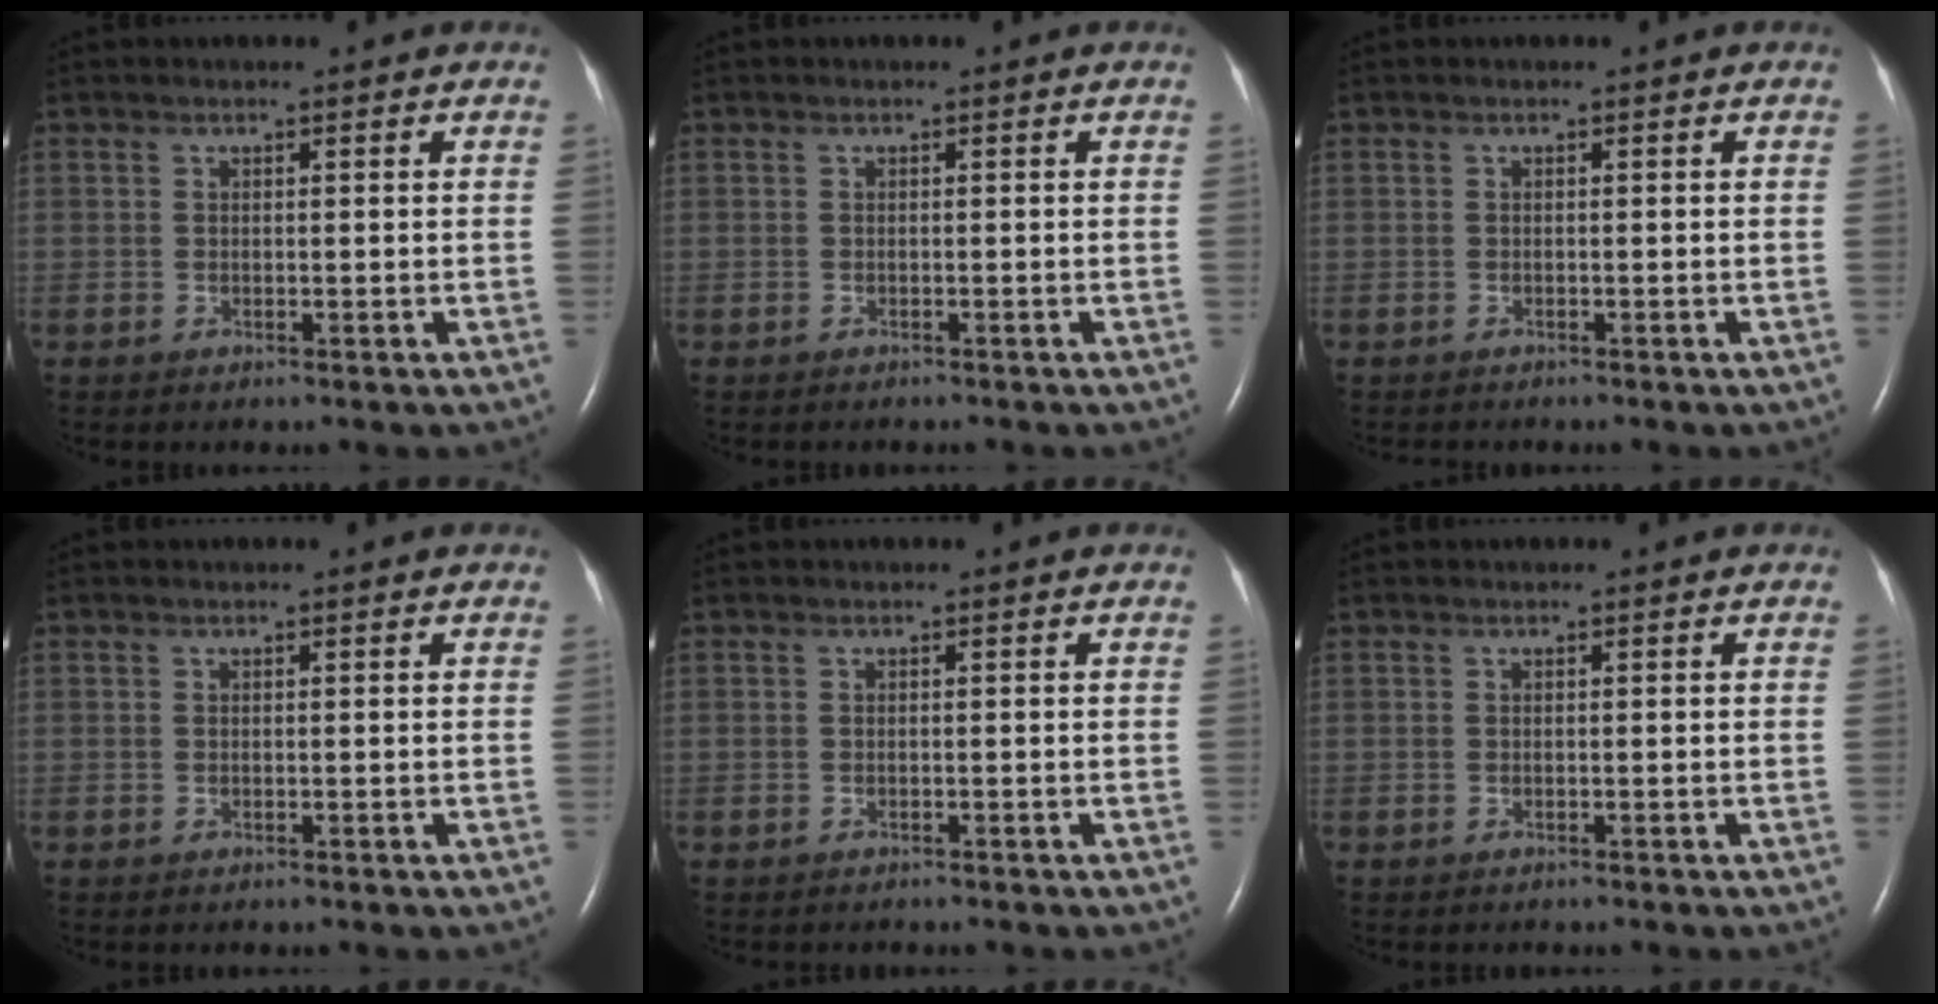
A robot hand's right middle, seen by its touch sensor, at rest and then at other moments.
{"total": 1.2, "force": [-1.1, 0.4, 0.4], "torque": [-0.012, -0.002, -0.013]}
{"total": 1.0, "force": [-1.0, 0.3, 0.2], "torque": [-0.010, -0.002, -0.012]}
{"total": 0.0}
{"total": 1.4, "force": [-1.3, 0.5, 0.3], "torque": [-0.013, -0.003, -0.016]}
{"total": 0.9, "force": [-0.8, 0.3, 0.3], "torque": [-0.012, -0.002, -0.009]}